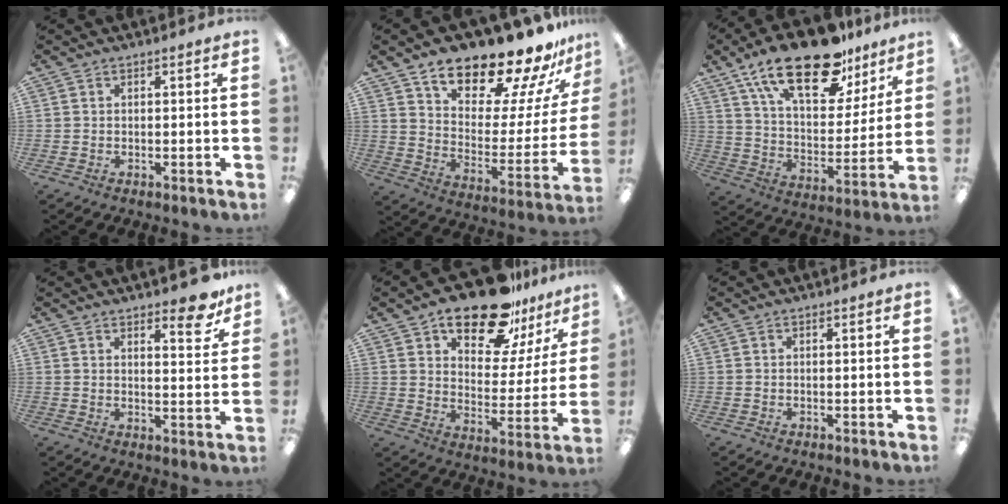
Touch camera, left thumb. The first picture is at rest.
{"total": 20.0, "force": [16.8, 6.0, 9.2], "torque": [-0.130, -0.136, 0.274]}
{"total": 23.4, "force": [15.9, 9.8, 14.2], "torque": [-0.238, -0.089, 0.275]}
{"total": 7.5, "force": [5.9, 2.4, 3.9], "torque": [-0.028, -0.043, 0.094]}
{"total": 19.8, "force": [15.1, 8.0, 9.9], "torque": [-0.155, -0.095, 0.259]}
{"total": 0.0}